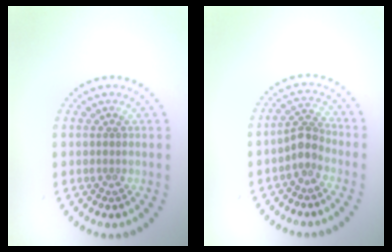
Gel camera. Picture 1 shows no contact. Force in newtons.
{"total": 2.3, "press": 1.9, "slide": 1.4}